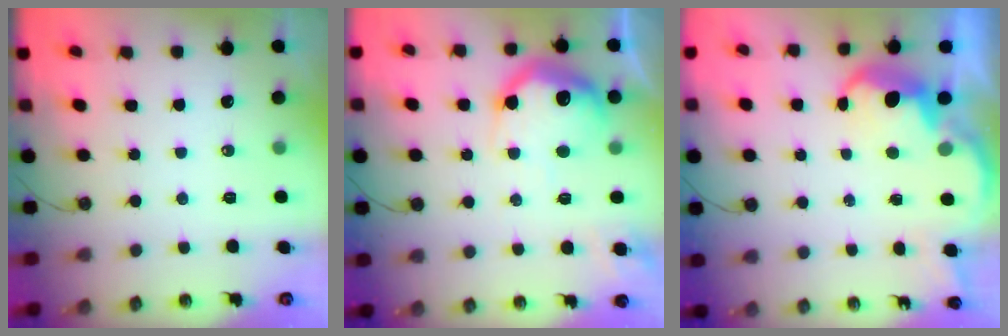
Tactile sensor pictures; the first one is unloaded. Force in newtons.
{"total": 21.0, "press": 20.9, "slide": 1.3}
{"total": 5.3, "press": 5.2, "slide": 0.9}